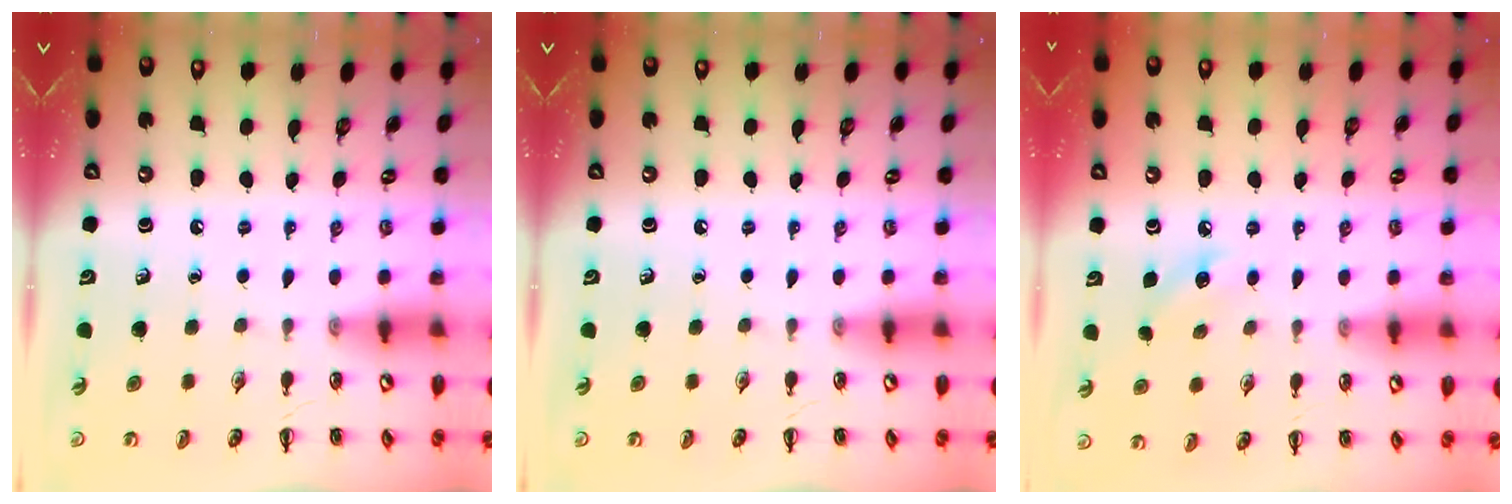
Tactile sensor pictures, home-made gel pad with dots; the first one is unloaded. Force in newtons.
{"total": 0.0}
{"total": 6.1, "press": 5.9, "slide": 1.2}